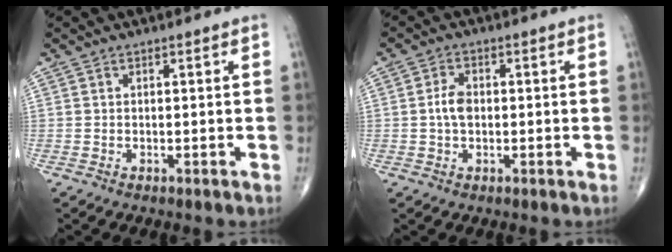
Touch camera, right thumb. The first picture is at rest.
{"total": 3.7, "force": [-0.1, 2.4, 2.9], "torque": [-0.055, 0.007, -0.007]}